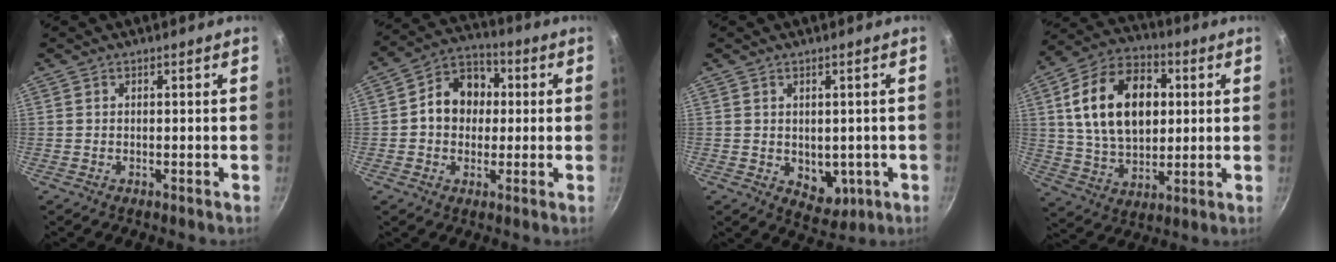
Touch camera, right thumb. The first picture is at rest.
{"total": 10.8, "force": [0.8, 8.8, 6.1], "torque": [-0.056, 0.021, -0.005]}
{"total": 6.0, "force": [-0.7, 4.4, 4.0], "torque": [-0.027, -0.010, 0.002]}
{"total": 20.2, "force": [4.0, 13.3, 14.7], "torque": [-0.226, 0.004, 0.065]}